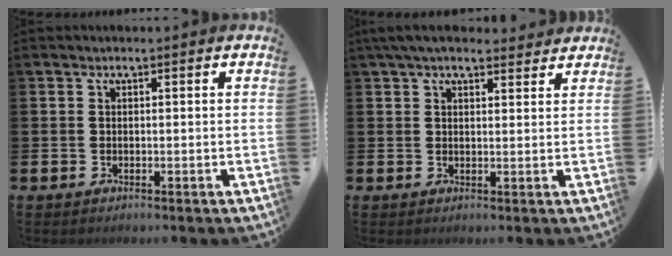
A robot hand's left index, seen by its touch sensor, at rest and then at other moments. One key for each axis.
{"total": 4.4, "fx": 3.9, "fy": 1.2, "fz": 1.6, "tx": -0.034, "ty": -0.010, "tz": 0.071}